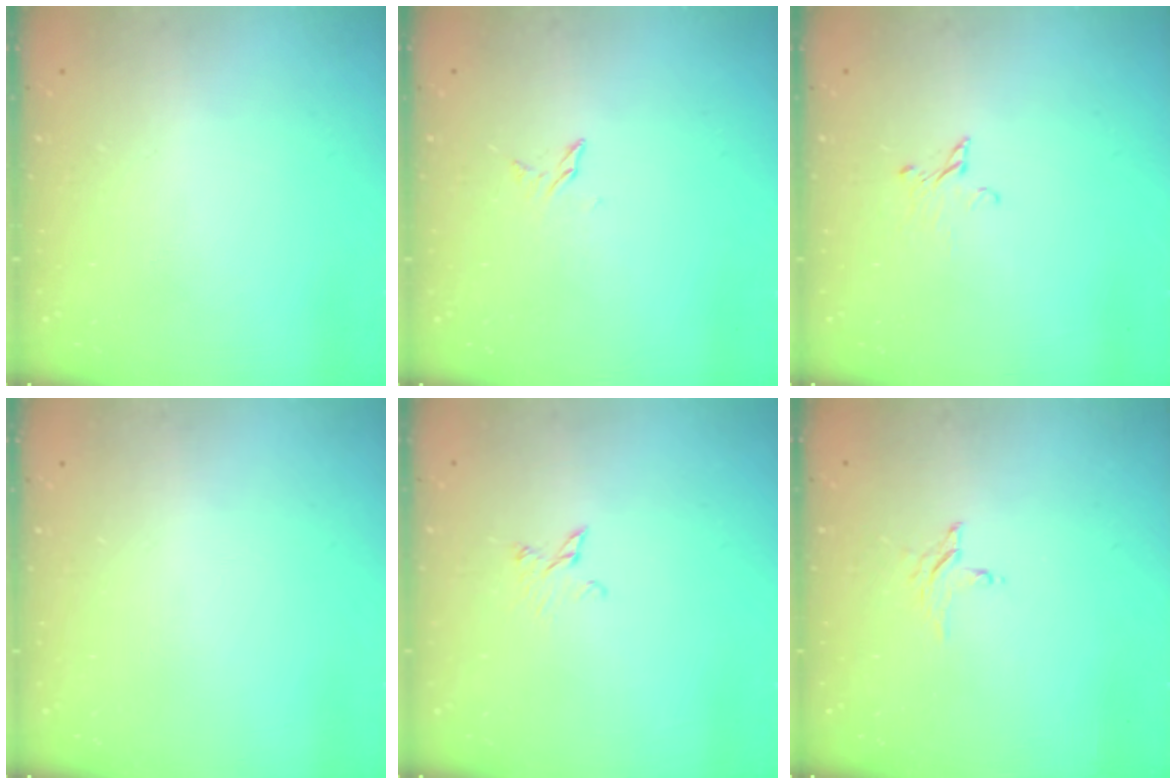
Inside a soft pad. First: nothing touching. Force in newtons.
{"total": 3.5, "press": 3.5, "slide": 0.4}
{"total": 2.5, "press": 2.5, "slide": 0.2}
{"total": 0.0}
{"total": 2.5, "press": 2.5, "slide": 0.3}
{"total": 3.1, "press": 3.1, "slide": 0.3}